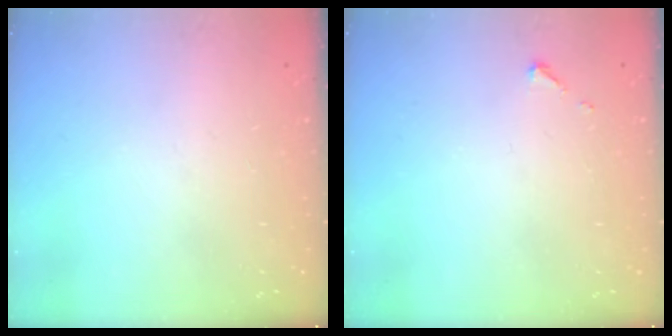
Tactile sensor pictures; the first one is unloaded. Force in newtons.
{"total": 2.6, "press": 2.6, "slide": 0.3}